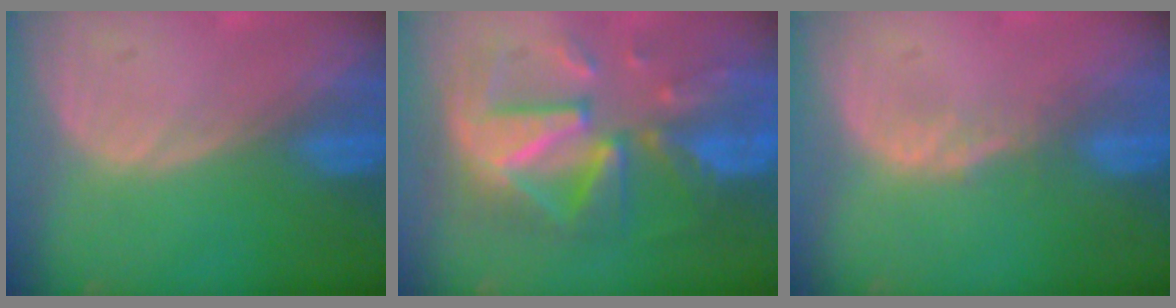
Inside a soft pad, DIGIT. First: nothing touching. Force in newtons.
{"total": 12.1, "press": 12.0, "slide": 1.3}
{"total": 1.4, "press": 1.4, "slide": 0.1}